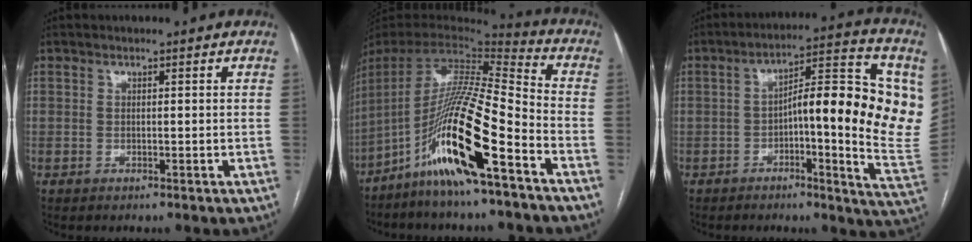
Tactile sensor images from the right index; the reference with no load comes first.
{"total": 19.0, "force": [-10.4, 0.4, 15.9], "torque": [-0.332, -0.020, -0.202]}
{"total": 18.6, "force": [1.9, 3.4, 18.2], "torque": [-0.207, 0.035, 0.025]}